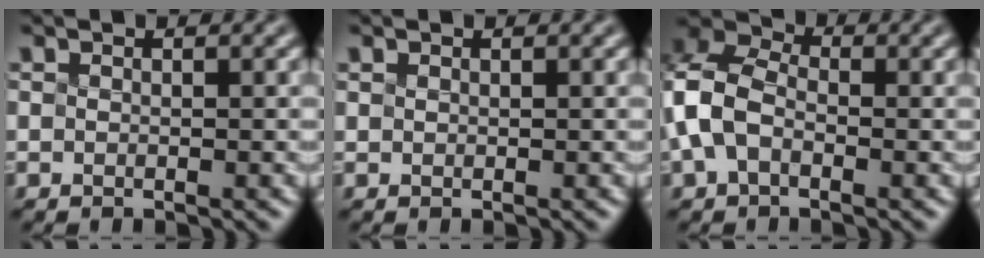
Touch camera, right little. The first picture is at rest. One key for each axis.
{"total": 0.6, "fx": 0.2, "fy": -0.3, "fz": -0.5, "tx": 0.002, "ty": -0.003, "tz": 0.014}
{"total": 3.4, "fx": -2.0, "fy": 2.3, "fz": 1.6, "tx": -0.074, "ty": 0.001, "tz": -0.022}